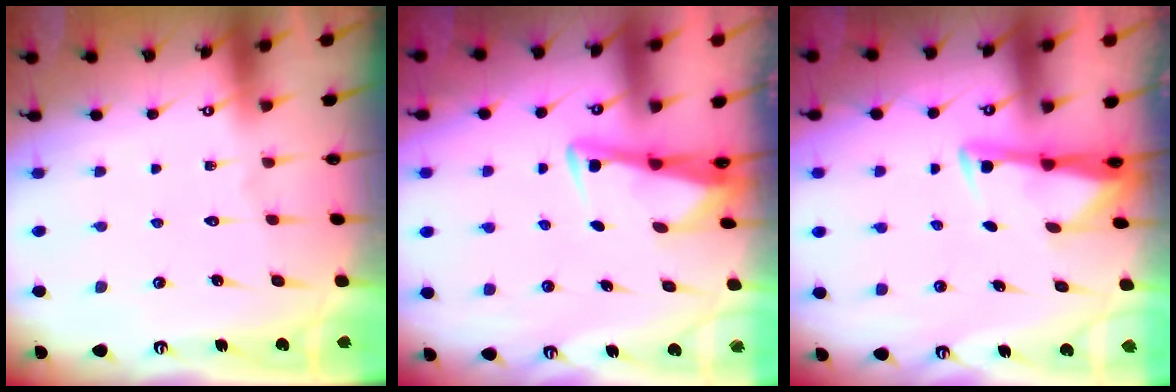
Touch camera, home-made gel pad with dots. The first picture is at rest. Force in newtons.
{"total": 3.4, "press": 3.4, "slide": 0.5}
{"total": 3.2, "press": 3.1, "slide": 0.4}